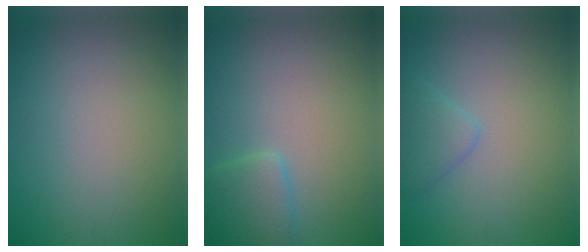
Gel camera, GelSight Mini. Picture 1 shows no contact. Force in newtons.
{"total": 2.5, "press": 2.5, "slide": 0.2}
{"total": 2.1, "press": 2.1, "slide": 0.2}